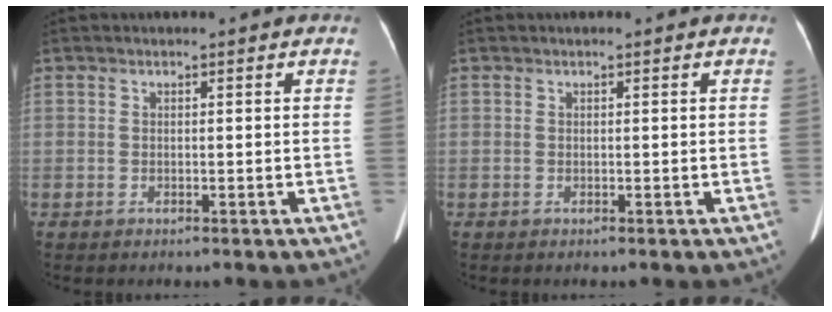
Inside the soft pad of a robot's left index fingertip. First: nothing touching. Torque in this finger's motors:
{"motor_torque": [-0.77, 0.25, -0.51, -0.21]}